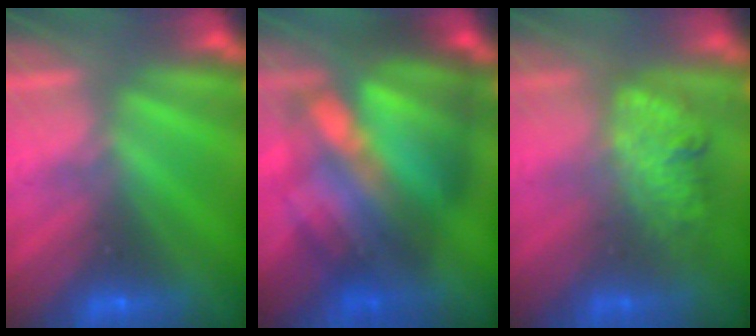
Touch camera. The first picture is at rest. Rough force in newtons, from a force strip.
{"total": 7.1}
{"total": 3.0}